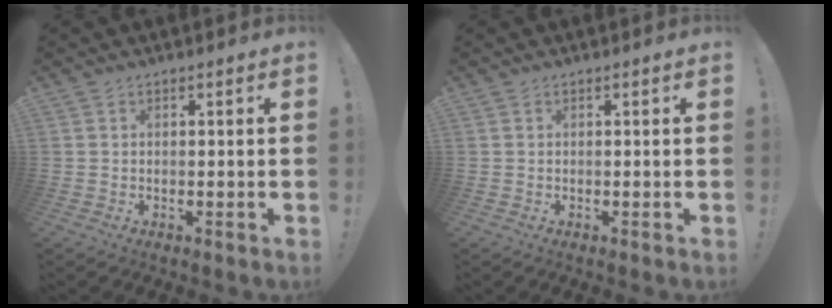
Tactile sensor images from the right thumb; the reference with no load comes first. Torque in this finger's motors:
{"motor_torque": [0.00, 0.00, 0.00, 0.00, 0.00]}